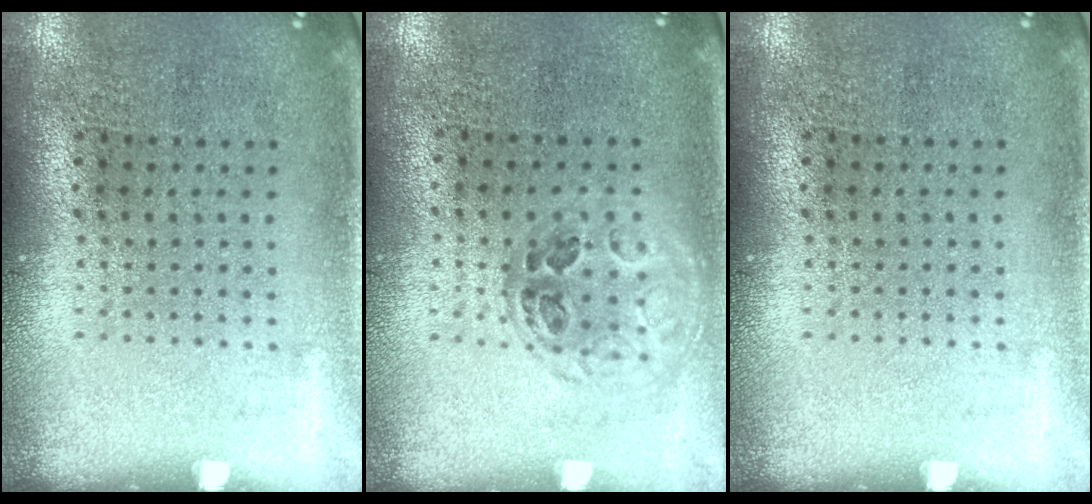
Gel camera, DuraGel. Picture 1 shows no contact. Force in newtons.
{"total": 0.9, "press": 0.9, "slide": 0.2}
{"total": 0.0}